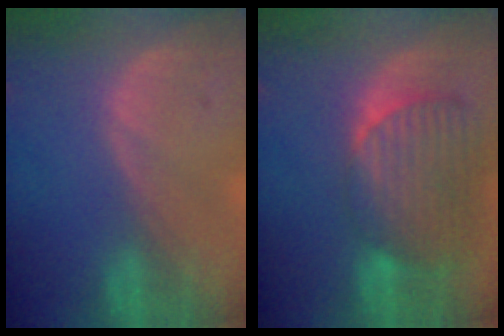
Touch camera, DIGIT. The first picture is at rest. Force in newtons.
{"total": 9.8, "press": 8.5, "slide": 4.8}